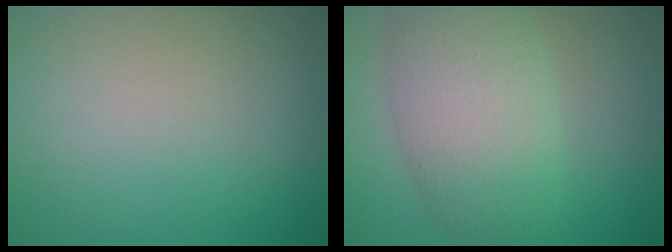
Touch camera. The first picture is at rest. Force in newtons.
{"total": 7.0, "press": 7.0, "slide": 0.2}